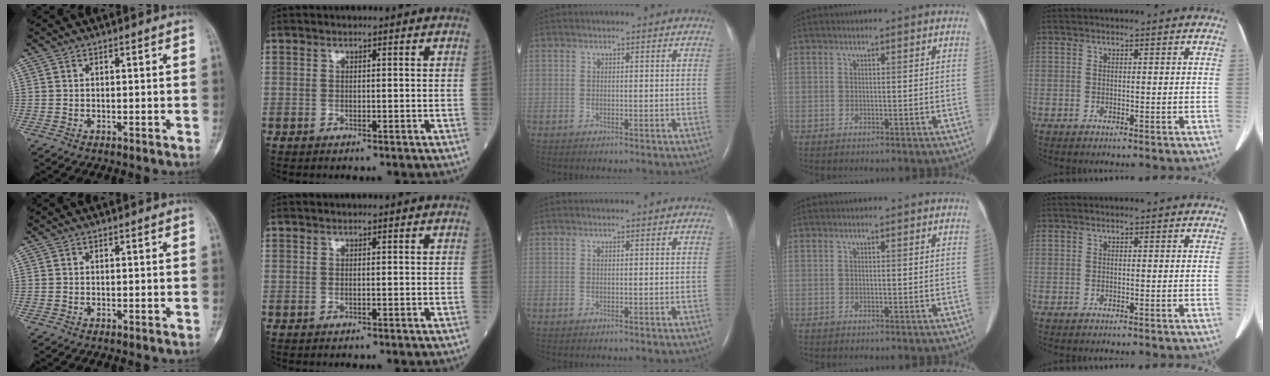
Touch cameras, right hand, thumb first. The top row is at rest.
{}